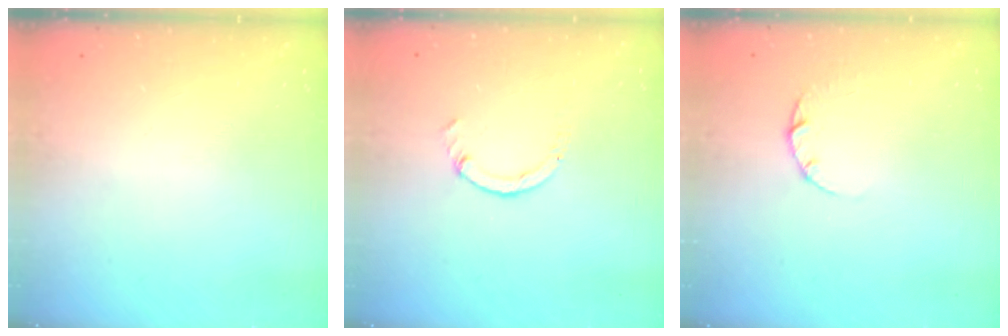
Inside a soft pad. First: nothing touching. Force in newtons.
{"total": 0.7, "press": 0.7, "slide": 0.2}
{"total": 2.2, "press": 2.2, "slide": 0.3}